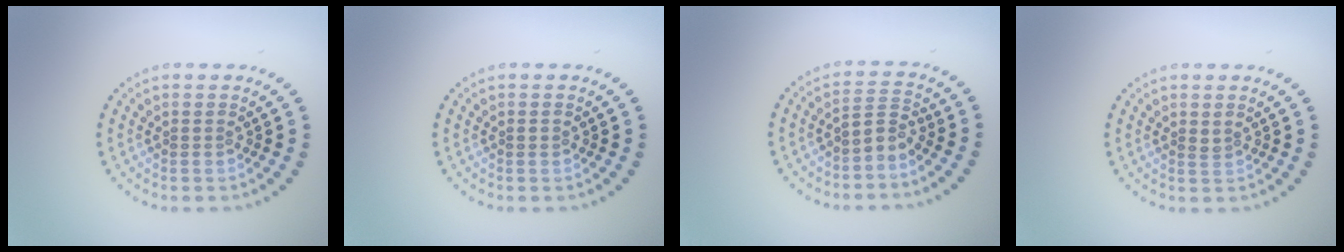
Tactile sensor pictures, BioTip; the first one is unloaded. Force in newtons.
{"total": 0.7, "press": 0.7, "slide": 0.0}
{"total": 2.2, "press": 1.5, "slide": 1.7}
{"total": 0.7, "press": 0.5, "slide": 0.5}